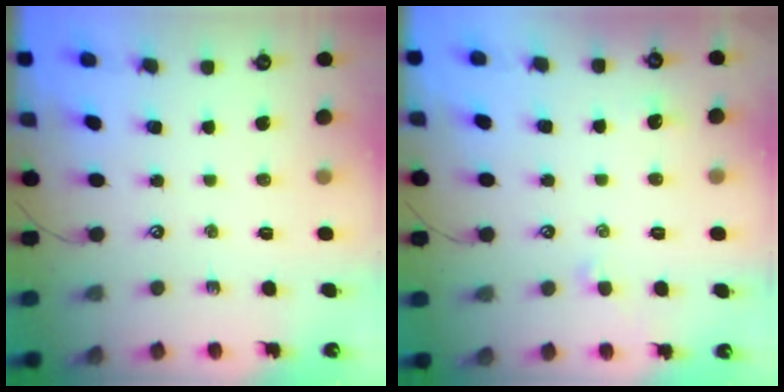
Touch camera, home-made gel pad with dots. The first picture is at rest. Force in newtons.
{"total": 0.8, "press": 0.6, "slide": 0.5}